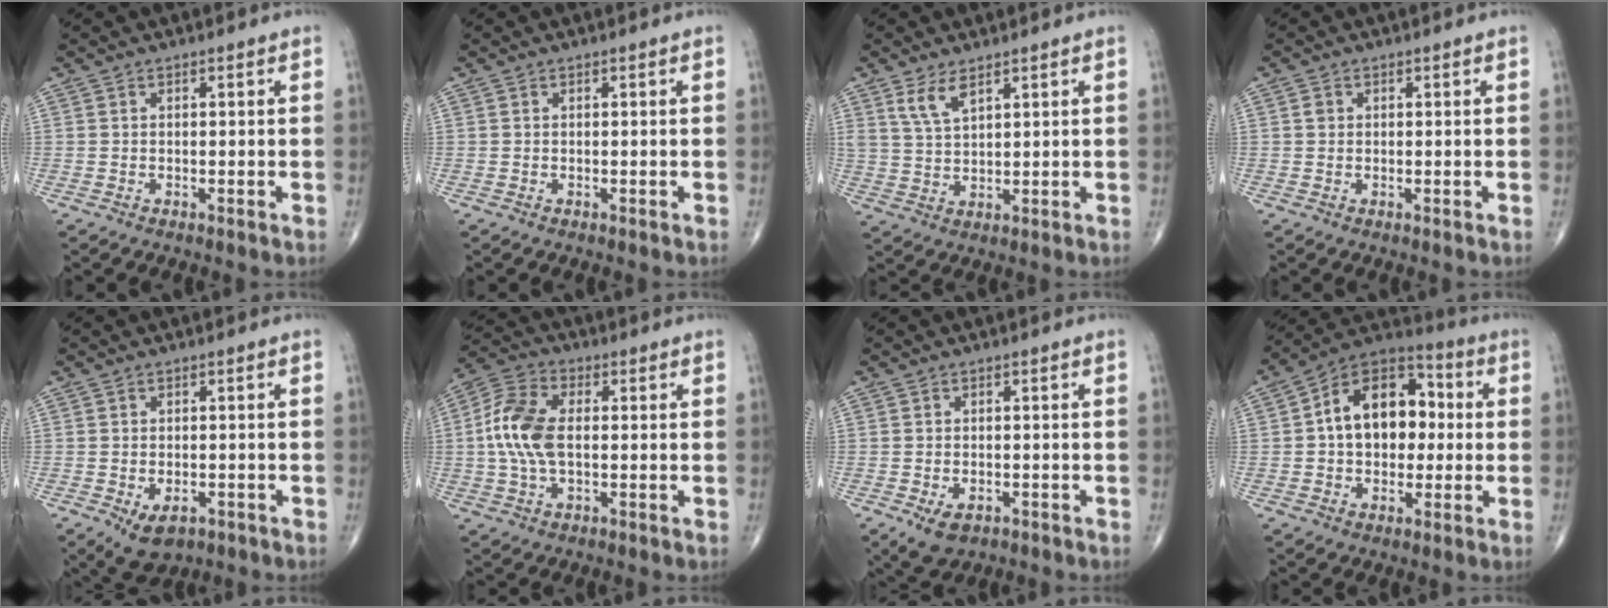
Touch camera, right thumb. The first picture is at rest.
{"total": 0.0}
{"total": 4.9, "force": [3.1, 2.0, 3.3], "torque": [-0.063, -0.017, 0.068]}
{"total": 1.1, "force": [0.2, 0.9, 0.4], "torque": [-0.005, 0.001, 0.002]}
{"total": 5.9, "force": [-2.6, 3.5, 3.9], "torque": [-0.054, 0.004, -0.032]}
{"total": 10.9, "force": [0.0, 6.1, 9.0], "torque": [-0.198, 0.018, -0.004]}
{"total": 4.7, "force": [-2.1, 2.9, 3.1], "torque": [-0.051, 0.002, -0.027]}
{"total": 16.2, "force": [1.2, 10.9, 11.9], "torque": [-0.143, 0.033, 0.008]}